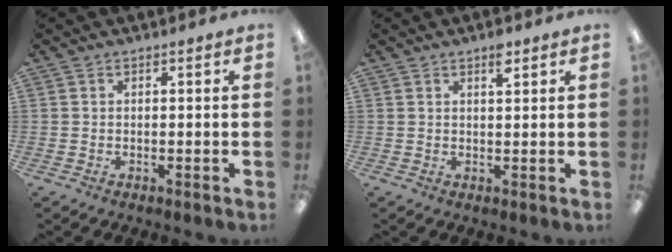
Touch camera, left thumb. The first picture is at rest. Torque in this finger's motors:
{"motor_torque": [0.50, -0.01, 0.52, -0.46, 0.06]}